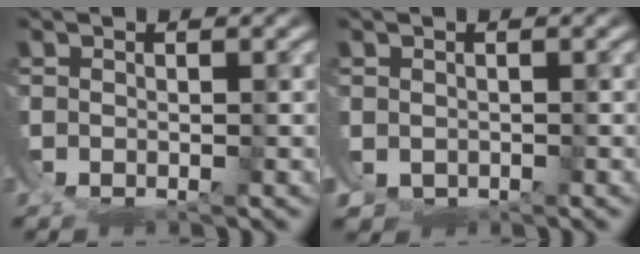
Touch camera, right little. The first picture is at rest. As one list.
[{"total": 5.0, "force": [-1.4, 4.6, 1.5], "torque": [-0.042, -0.022, -0.021]}]